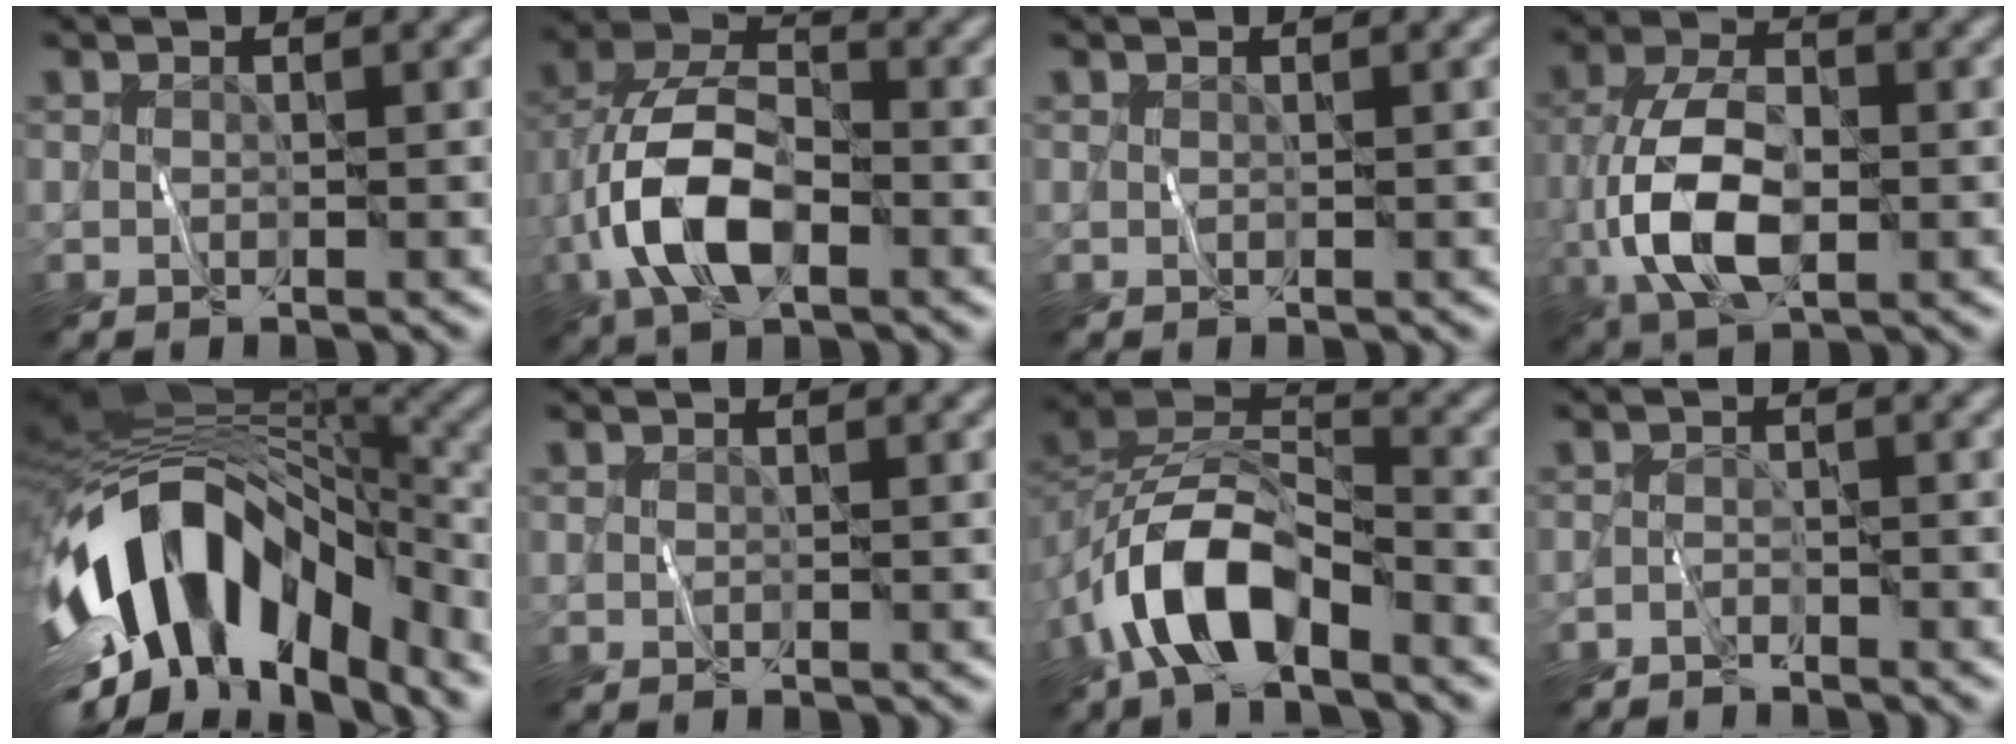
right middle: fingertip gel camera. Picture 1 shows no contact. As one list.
[{"total": 8.6, "force": [-2.7, 4.5, 6.8], "torque": [-0.145, 0.012, -0.061]}, {"total": 0.0}, {"total": 8.3, "force": [-2.0, 4.3, 6.8], "torque": [-0.149, 0.001, -0.046]}, {"total": 13.6, "force": [-5.9, 7.5, 9.7], "torque": [-0.179, 0.013, -0.093]}, {"total": 0.0}, {"total": 8.5, "force": [-4.4, 4.0, 6.0], "torque": [-0.110, 0.009, -0.090]}, {"total": 1.3, "force": [-1.3, 0.2, 0.2], "torque": [-0.004, 0.004, -0.029]}]